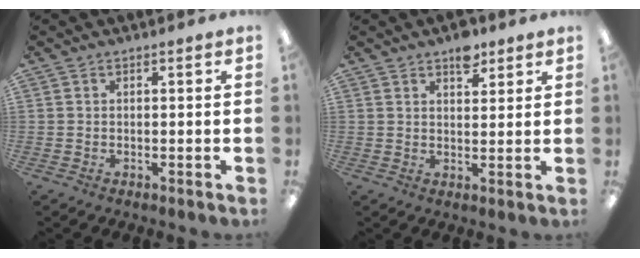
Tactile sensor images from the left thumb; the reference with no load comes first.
{"total": 5.0, "force": [3.6, 2.4, 2.3], "torque": [-0.013, -0.021, 0.059]}